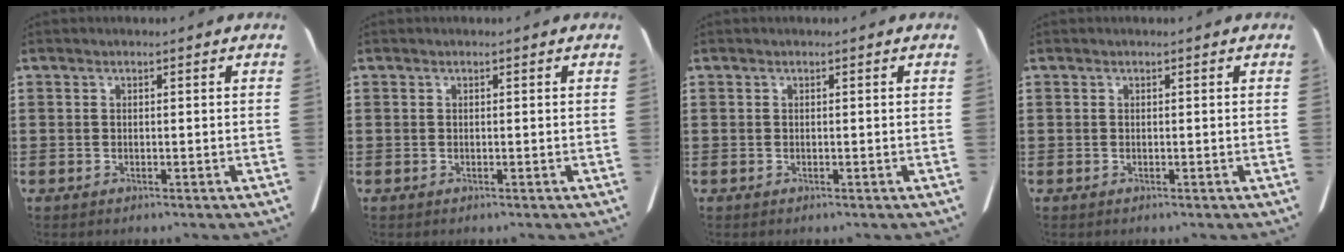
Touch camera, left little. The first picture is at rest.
{"total": 0.0}
{"total": 0.0}
{"total": 0.0}